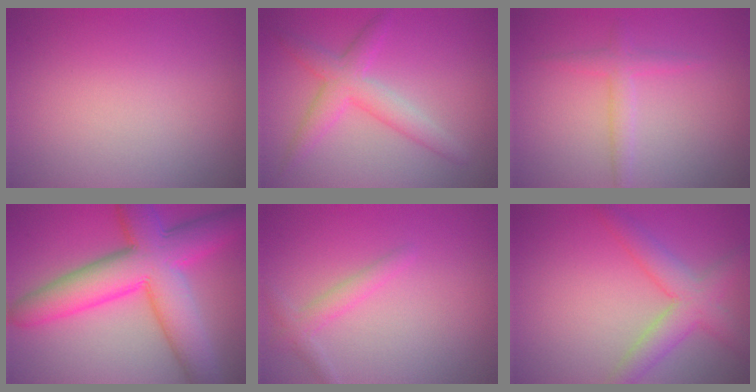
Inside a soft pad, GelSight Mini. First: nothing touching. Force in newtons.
{"total": 3.5, "press": 3.5, "slide": 0.2}
{"total": 1.8, "press": 1.8, "slide": 0.1}
{"total": 10.9, "press": 10.9, "slide": 0.2}
{"total": 1.6, "press": 1.6, "slide": 0.1}
{"total": 4.2, "press": 4.2, "slide": 0.2}